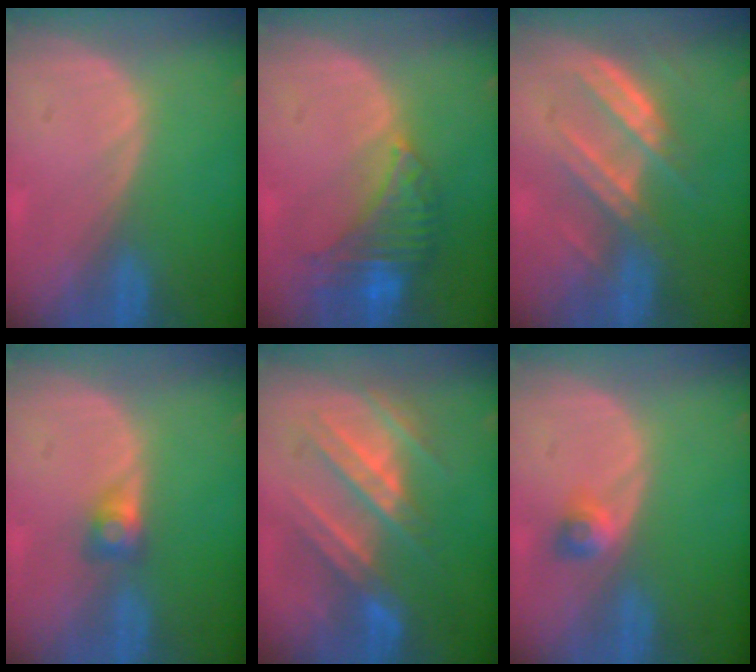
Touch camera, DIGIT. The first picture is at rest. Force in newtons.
{"total": 8.1, "press": 6.9, "slide": 4.1}
{"total": 6.6, "press": 6.5, "slide": 0.9}
{"total": 2.6, "press": 2.4, "slide": 1.0}
{"total": 8.4, "press": 8.4, "slide": 0.1}
{"total": 2.5, "press": 2.2, "slide": 1.3}